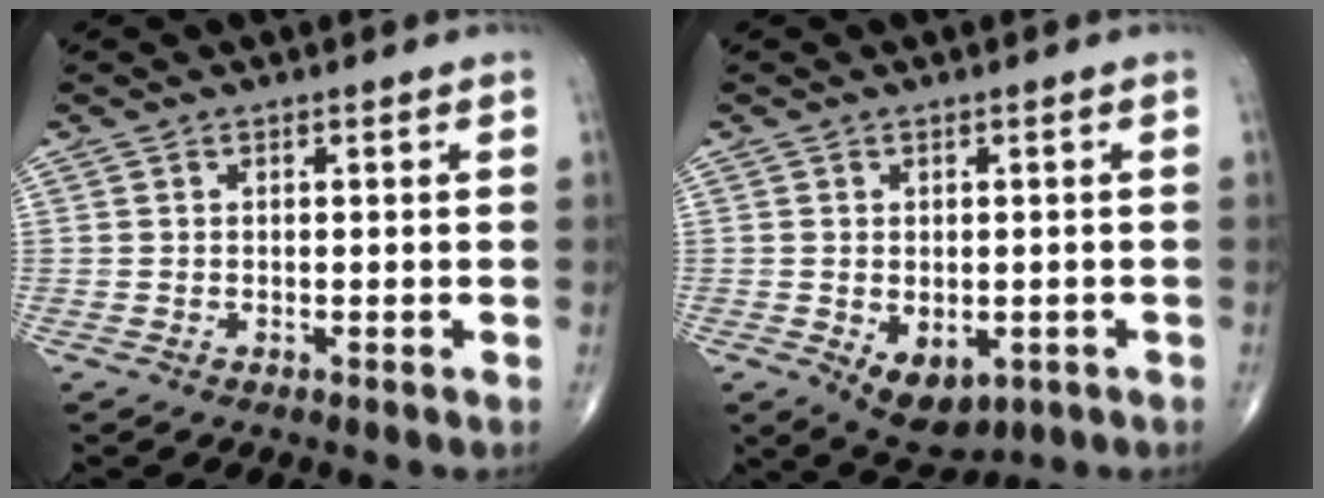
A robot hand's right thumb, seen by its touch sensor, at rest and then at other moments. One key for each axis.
{"total": 7.2, "fx": -2.2, "fy": 4.5, "fz": 5.2, "tx": -0.056, "ty": -0.004, "tz": -0.018}